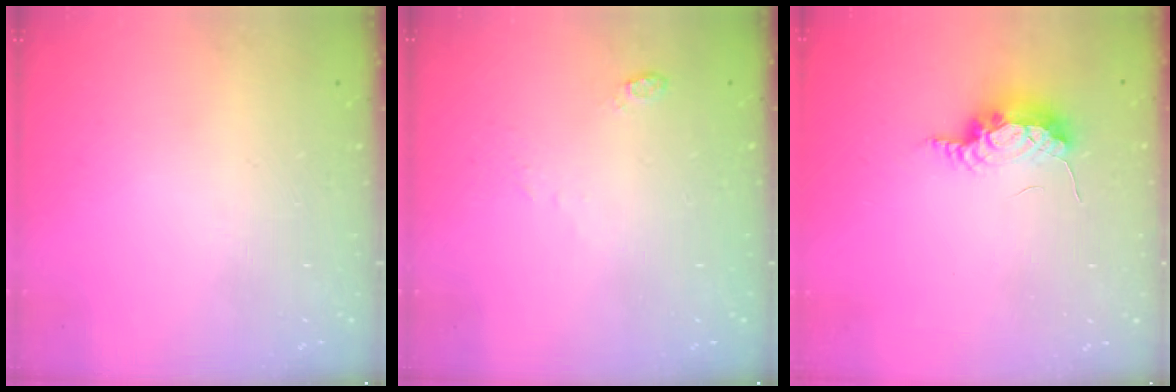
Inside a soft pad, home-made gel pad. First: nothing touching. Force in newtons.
{"total": 3.6, "press": 3.5, "slide": 0.7}
{"total": 7.6, "press": 7.4, "slide": 1.8}